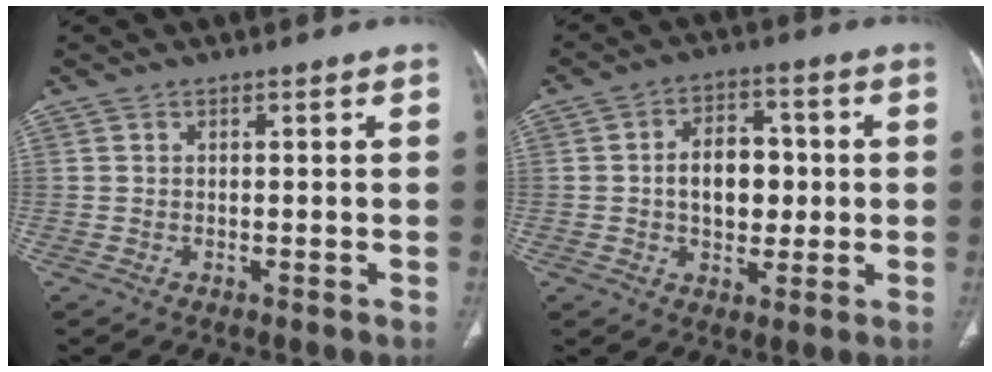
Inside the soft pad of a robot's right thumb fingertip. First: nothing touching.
{"total": 9.7, "force": [0.0, 6.6, 7.0], "torque": [-0.072, 0.014, -0.001]}